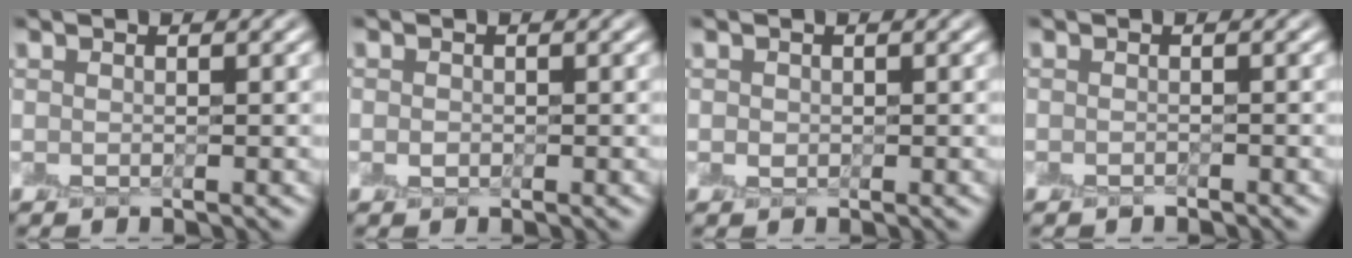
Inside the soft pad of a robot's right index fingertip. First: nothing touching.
{"total": 0.7, "force": [-0.2, 0.6, 0.2], "torque": [0.001, 0.002, 0.001]}
{"total": 0.9, "force": [0.0, 0.7, 0.5], "torque": [-0.004, 0.003, 0.007]}
{"total": 0.7, "force": [-0.6, -0.1, -0.3], "torque": [0.008, -0.001, -0.009]}